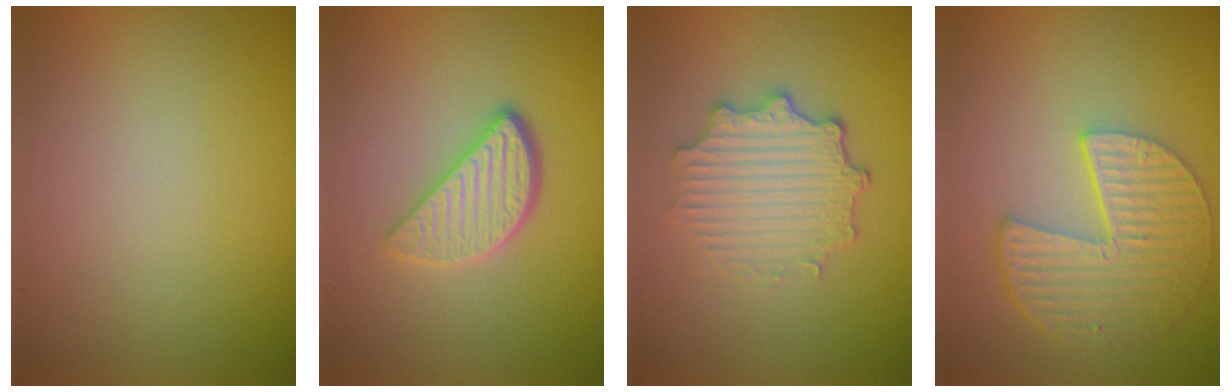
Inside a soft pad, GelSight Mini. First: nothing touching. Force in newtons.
{"total": 3.9, "press": 3.0, "slide": 2.4}
{"total": 4.4, "press": 3.6, "slide": 2.5}
{"total": 5.8, "press": 4.5, "slide": 3.6}